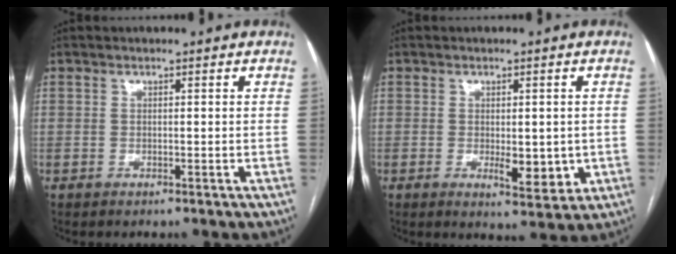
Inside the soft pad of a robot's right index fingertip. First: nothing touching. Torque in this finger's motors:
{"motor_torque": [0.71, 0.69, 0.17, 0.06]}